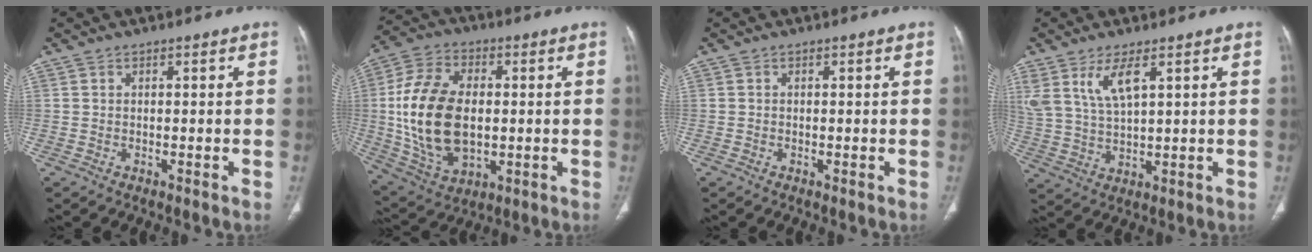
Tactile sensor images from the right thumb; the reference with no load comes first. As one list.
[{"total": 19.7, "force": [0.2, 12.2, 15.5], "torque": [-0.299, 0.001, 0.015]}, {"total": 0.0}, {"total": 7.7, "force": [4.1, 2.7, 5.9], "torque": [-0.123, -0.015, 0.095]}]